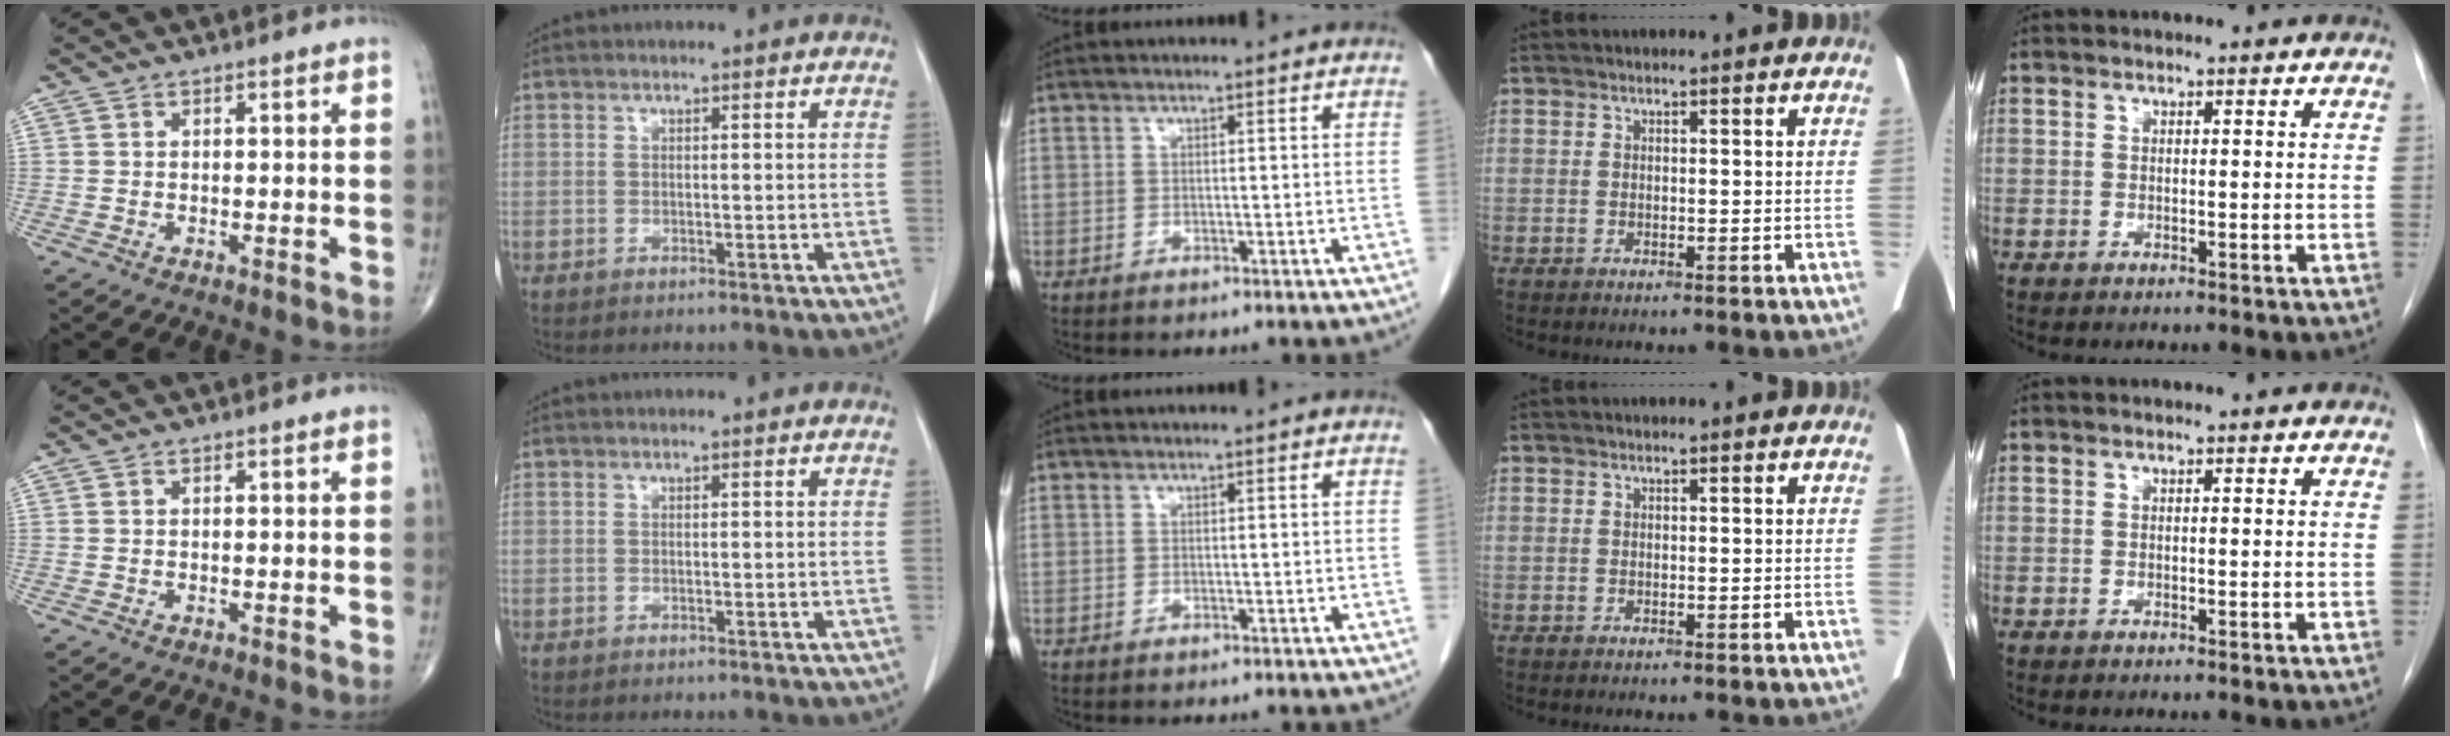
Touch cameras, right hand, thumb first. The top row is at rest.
{}